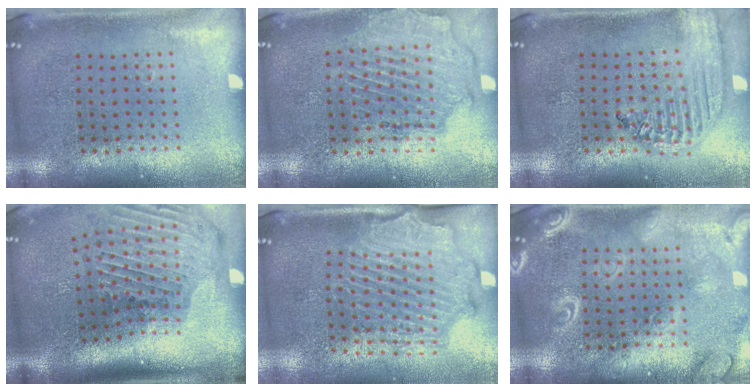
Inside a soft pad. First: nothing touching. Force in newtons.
{"total": 1.8, "press": 1.7, "slide": 0.6}
{"total": 2.2, "press": 1.9, "slide": 1.1}
{"total": 2.4, "press": 1.8, "slide": 1.6}
{"total": 2.1, "press": 2.1, "slide": 0.4}
{"total": 3.9, "press": 3.8, "slide": 0.5}